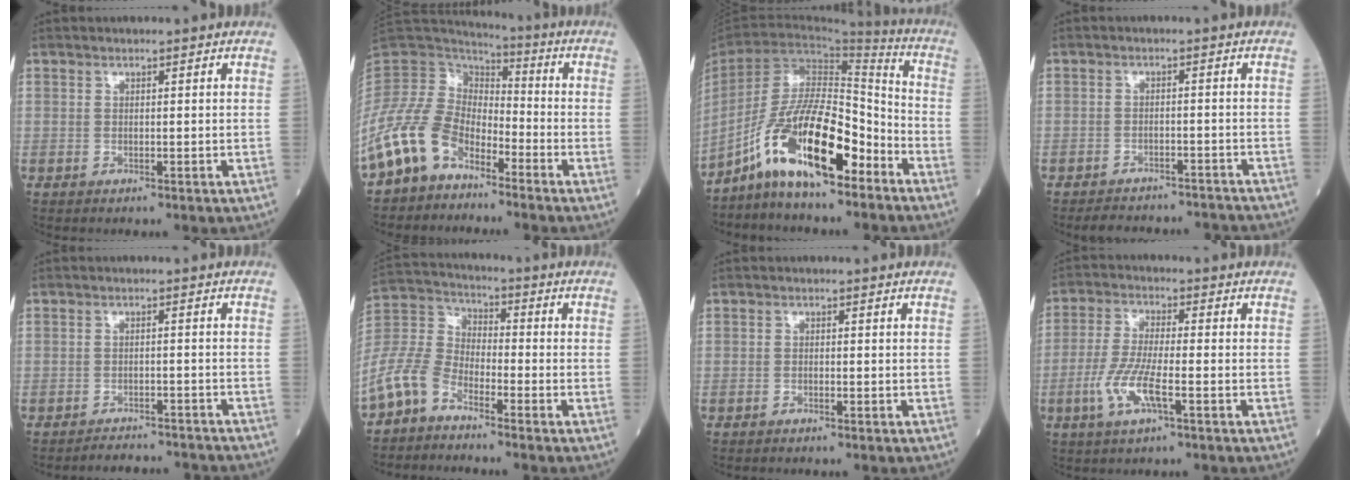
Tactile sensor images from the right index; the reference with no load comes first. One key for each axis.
{"total": 11.8, "fx": -7.8, "fy": 6.8, "fz": 5.7, "tx": -0.139, "ty": 0.023, "tz": -0.166}
{"total": 14.7, "fx": -9.0, "fy": 3.4, "fz": 11.1, "tx": -0.208, "ty": 0.011, "tz": -0.163}
{"total": 9.5, "fx": -8.9, "fy": 3.0, "fz": 1.4, "tx": -0.017, "ty": 0.011, "tz": -0.107}
{"total": 7.5, "fx": -7.4, "fy": 0.6, "fz": 0.9, "tx": -0.006, "ty": 0.002, "tz": -0.092}
{"total": 11.0, "fx": -8.3, "fy": 5.1, "fz": 5.2, "tx": -0.128, "ty": 0.019, "tz": -0.178}
{"total": 0.5, "fx": -0.5, "fy": 0.1, "fz": 0.2, "tx": -0.007, "ty": 0.000, "tz": -0.011}
{"total": 7.6, "fx": -2.8, "fy": 1.2, "fz": 6.9, "tx": -0.151, "ty": -0.007, "tz": -0.056}